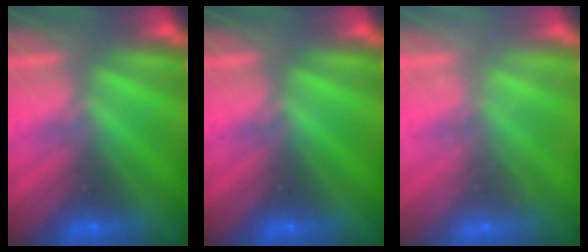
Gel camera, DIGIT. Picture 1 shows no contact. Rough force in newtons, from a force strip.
{"total": 0.0}
{"total": 2.3}